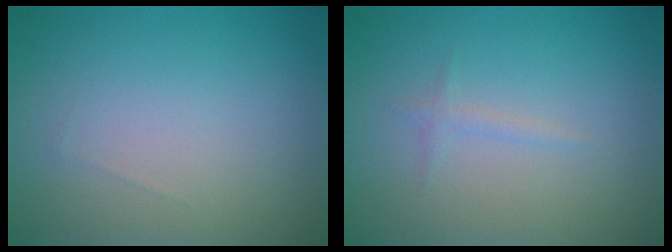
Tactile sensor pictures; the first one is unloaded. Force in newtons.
{"total": 0.8, "press": 0.8, "slide": 0.0}